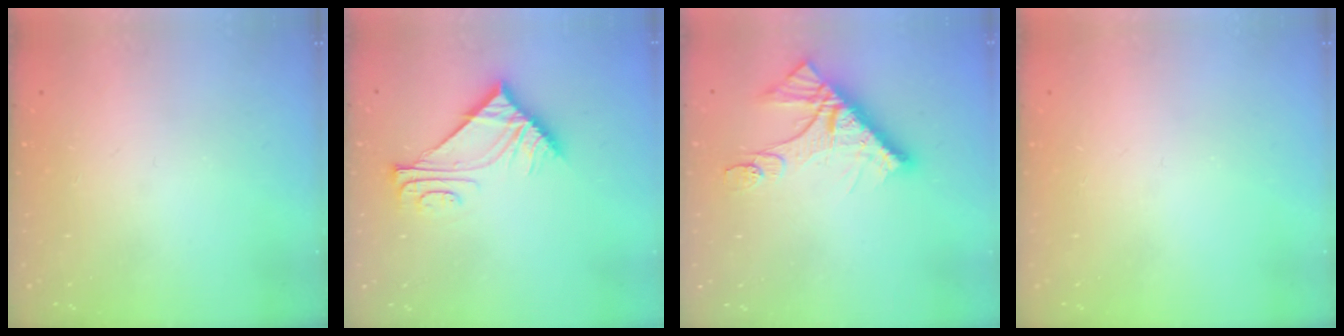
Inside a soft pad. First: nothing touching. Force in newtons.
{"total": 7.7, "press": 7.7, "slide": 0.1}
{"total": 13.5, "press": 13.5, "slide": 1.1}
{"total": 0.0}